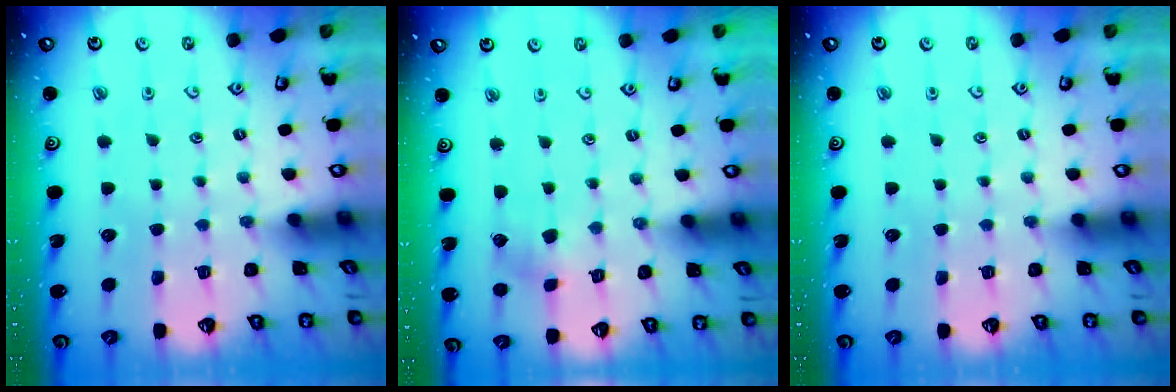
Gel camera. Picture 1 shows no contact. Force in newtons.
{"total": 4.9, "press": 4.9, "slide": 0.4}
{"total": 0.0}